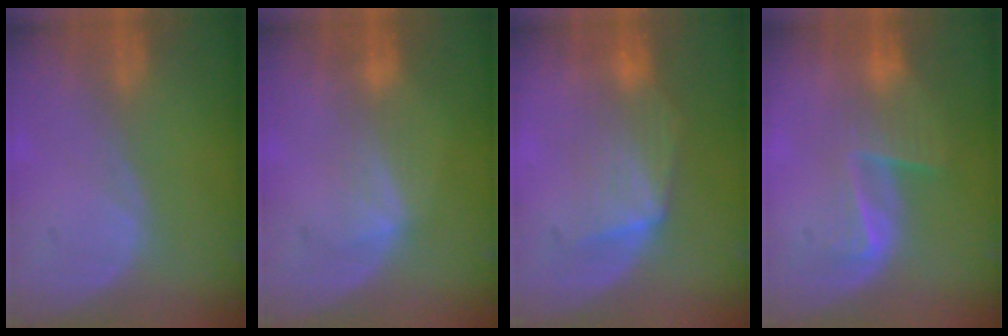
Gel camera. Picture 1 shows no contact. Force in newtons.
{"total": 2.7, "press": 2.7, "slide": 0.4}
{"total": 7.0, "press": 6.6, "slide": 2.3}
{"total": 6.6, "press": 5.5, "slide": 3.6}